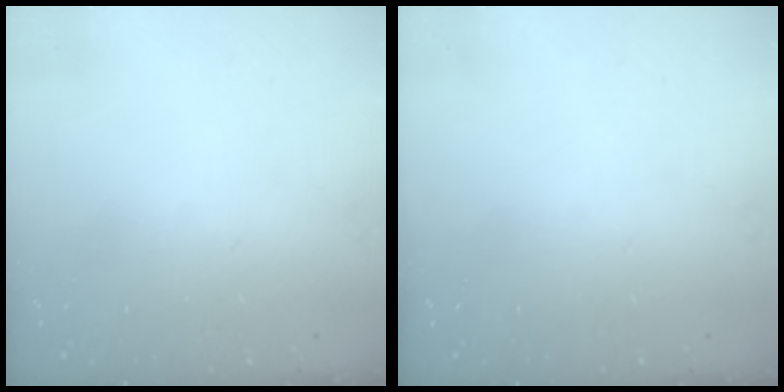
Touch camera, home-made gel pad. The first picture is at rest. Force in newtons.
{"total": 0.0}